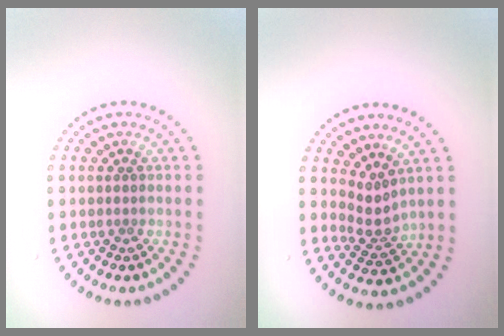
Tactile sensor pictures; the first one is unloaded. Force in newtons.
{"total": 2.3, "press": 1.5, "slide": 1.7}